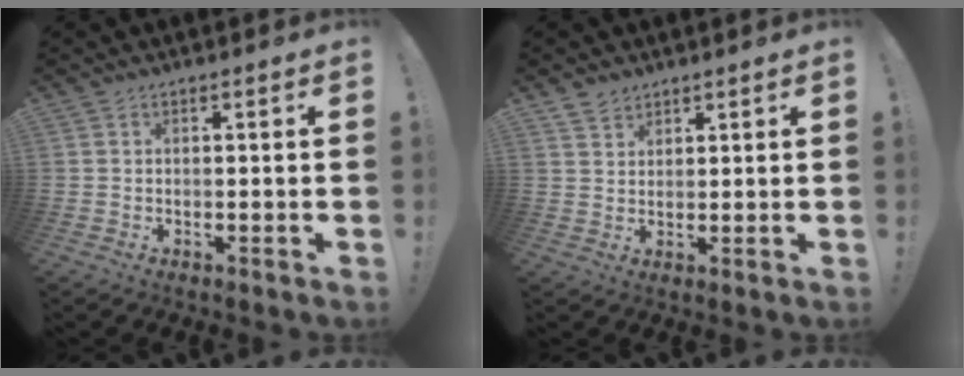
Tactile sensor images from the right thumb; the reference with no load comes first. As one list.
[{"total": 3.5, "force": [3.0, 1.8, 0.3], "torque": [0.000, -0.018, 0.055]}]